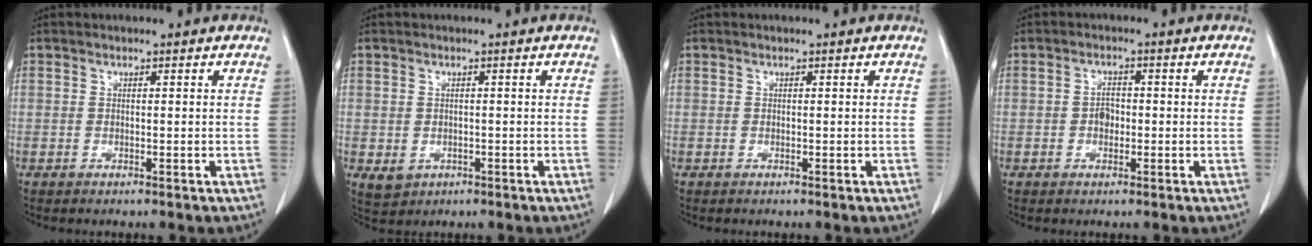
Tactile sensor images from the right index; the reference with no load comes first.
{"total": 2.6, "force": [-0.5, 2.4, 0.9], "torque": [-0.011, 0.000, 0.006]}
{"total": 0.0}
{"total": 2.1, "force": [-0.4, 1.4, 1.5], "torque": [-0.022, 0.005, -0.008]}